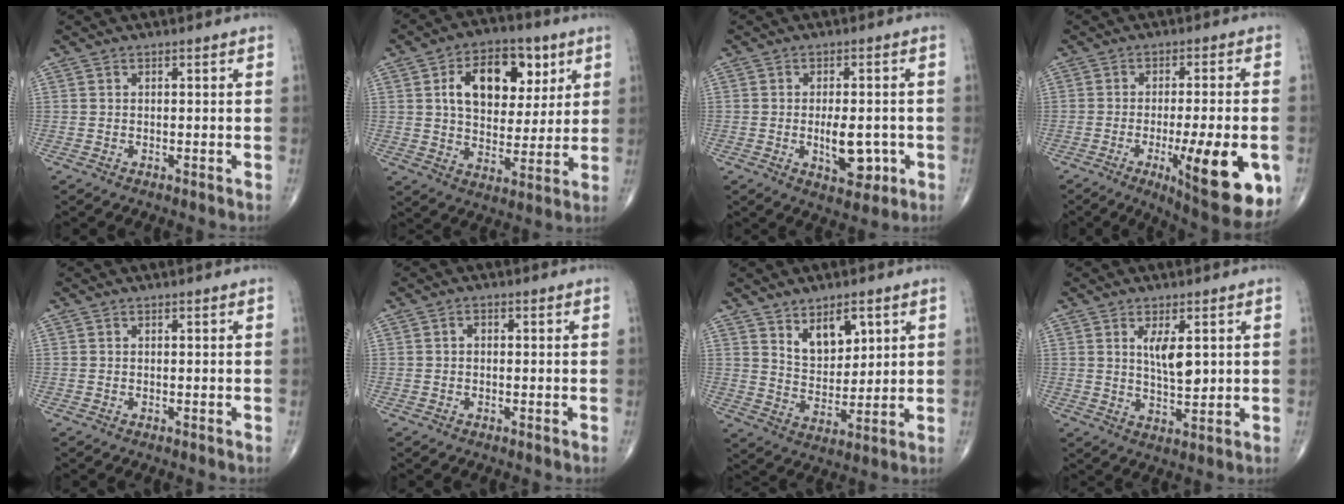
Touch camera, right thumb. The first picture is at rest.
{"total": 16.1, "force": [5.4, 10.2, 11.2], "torque": [-0.135, -0.008, 0.090]}
{"total": 7.4, "force": [-1.6, 3.7, 6.2], "torque": [-0.077, -0.001, -0.015]}
{"total": 17.9, "force": [-5.4, 4.3, 16.5], "torque": [-0.199, -0.008, -0.061]}
{"total": 0.0}
{"total": 1.1, "force": [0.0, 0.8, 0.8], "torque": [-0.007, 0.002, -0.004]}
{"total": 8.8, "force": [4.4, 4.9, 5.8], "torque": [-0.068, -0.037, 0.083]}
{"total": 5.7, "force": [1.6, 2.1, 5.0], "torque": [-0.082, -0.018, 0.032]}